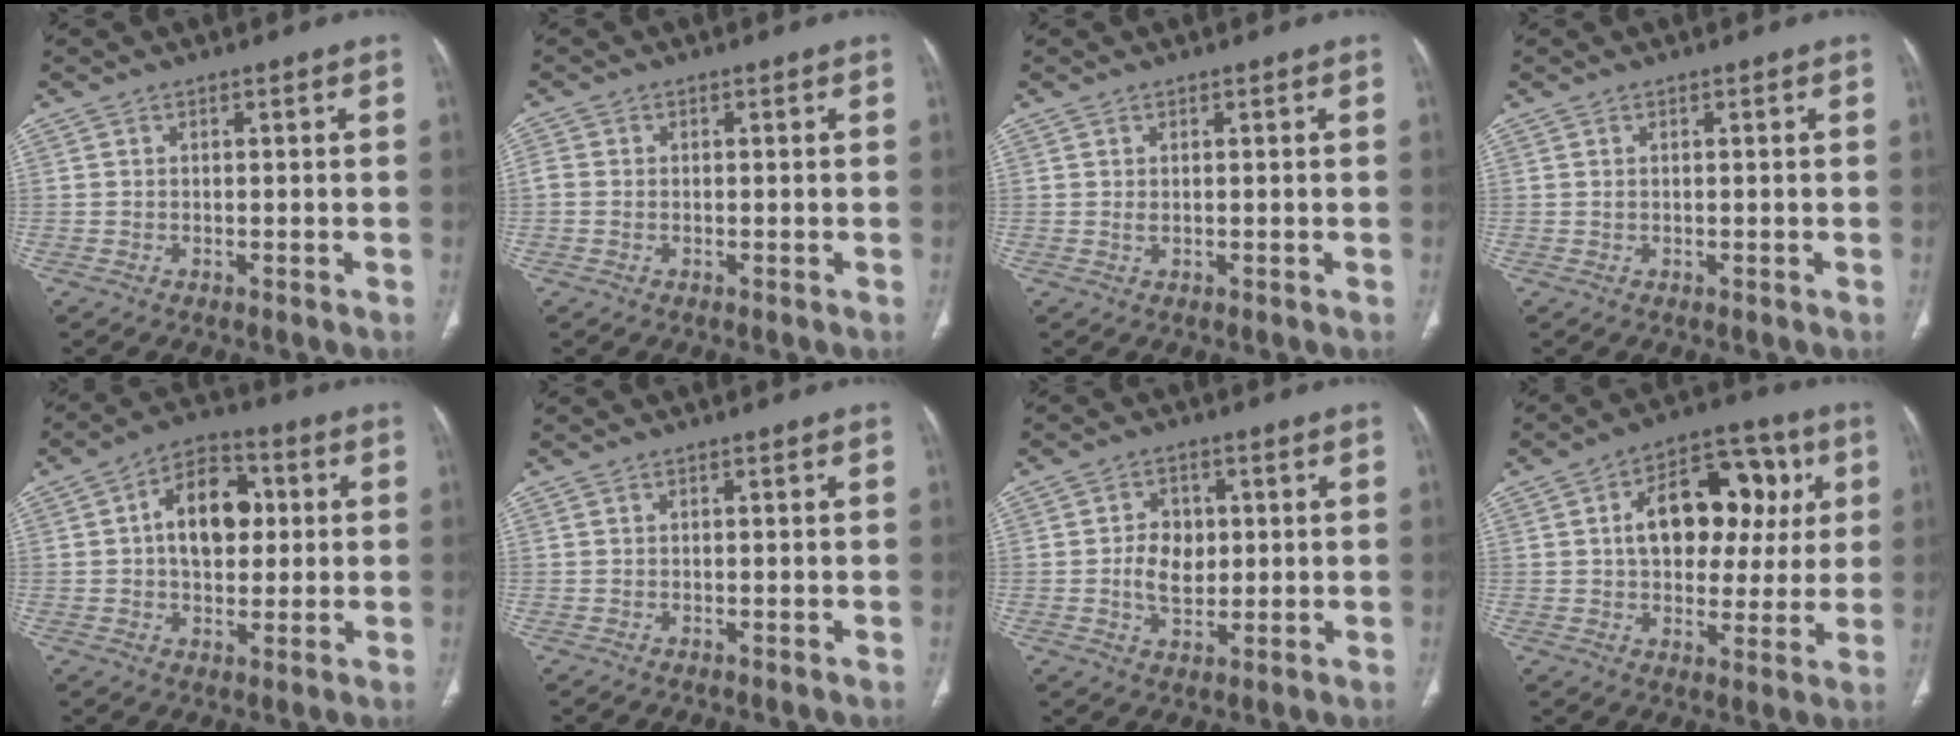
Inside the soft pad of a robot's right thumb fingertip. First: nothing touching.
{"total": 1.7, "force": [-0.3, 1.2, 1.1], "torque": [-0.032, 0.003, -0.006]}
{"total": 0.7, "force": [0.1, 0.2, 0.6], "torque": [-0.018, -0.001, 0.006]}
{"total": 0.0}
{"total": 12.8, "force": [1.8, 8.4, 9.5], "torque": [-0.117, 0.017, 0.022]}
{"total": 0.0}
{"total": 6.4, "force": [0.3, 4.7, 4.4], "torque": [-0.054, -0.004, 0.007]}
{"total": 17.7, "force": [3.7, 11.6, 12.9], "torque": [-0.139, 0.023, 0.055]}